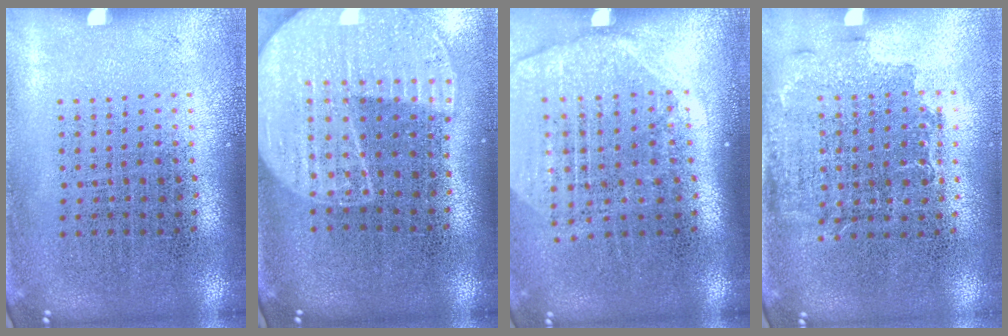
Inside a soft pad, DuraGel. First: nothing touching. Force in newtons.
{"total": 2.1, "press": 1.9, "slide": 0.9}
{"total": 2.0, "press": 1.8, "slide": 1.0}
{"total": 1.5, "press": 1.2, "slide": 0.9}